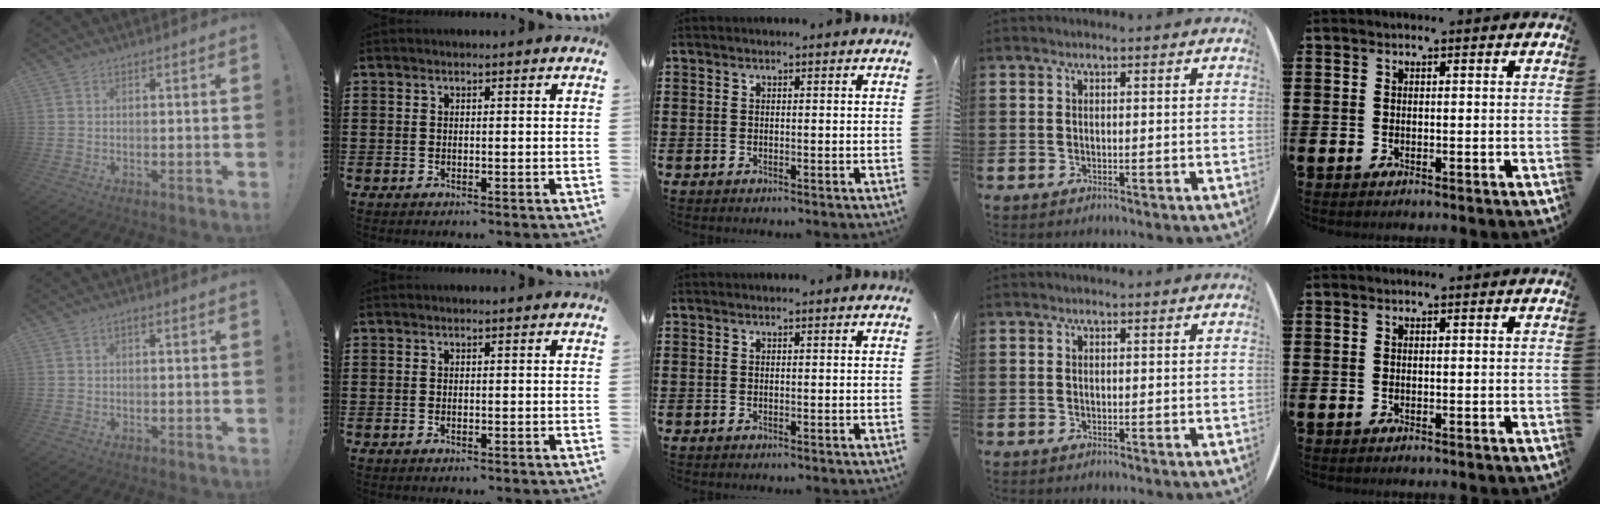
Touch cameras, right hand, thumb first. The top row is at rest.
{"thumb": {"total": 0.8, "force": [-0.5, 0.3, 0.5], "torque": [-0.010, 0.003, -0.009]}}